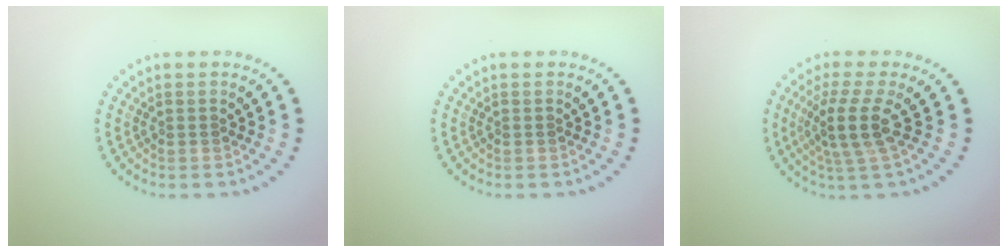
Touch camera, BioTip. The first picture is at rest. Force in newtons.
{"total": 0.0}
{"total": 3.6, "press": 2.8, "slide": 2.4}